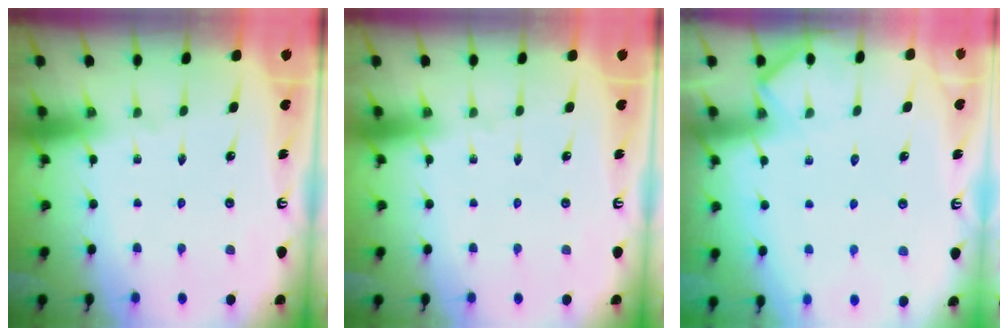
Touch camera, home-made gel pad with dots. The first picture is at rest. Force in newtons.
{"total": 0.0}
{"total": 5.4, "press": 5.4, "slide": 0.5}